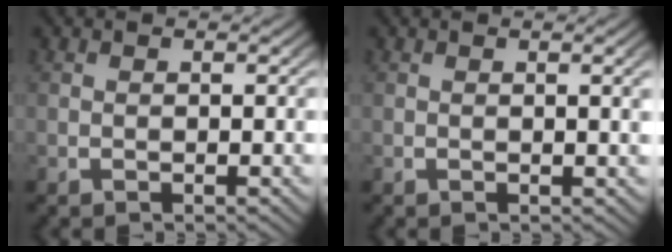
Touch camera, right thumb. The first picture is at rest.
{"total": 0.9, "force": [0.3, -0.1, 0.9], "torque": [-0.012, 0.002, 0.005]}